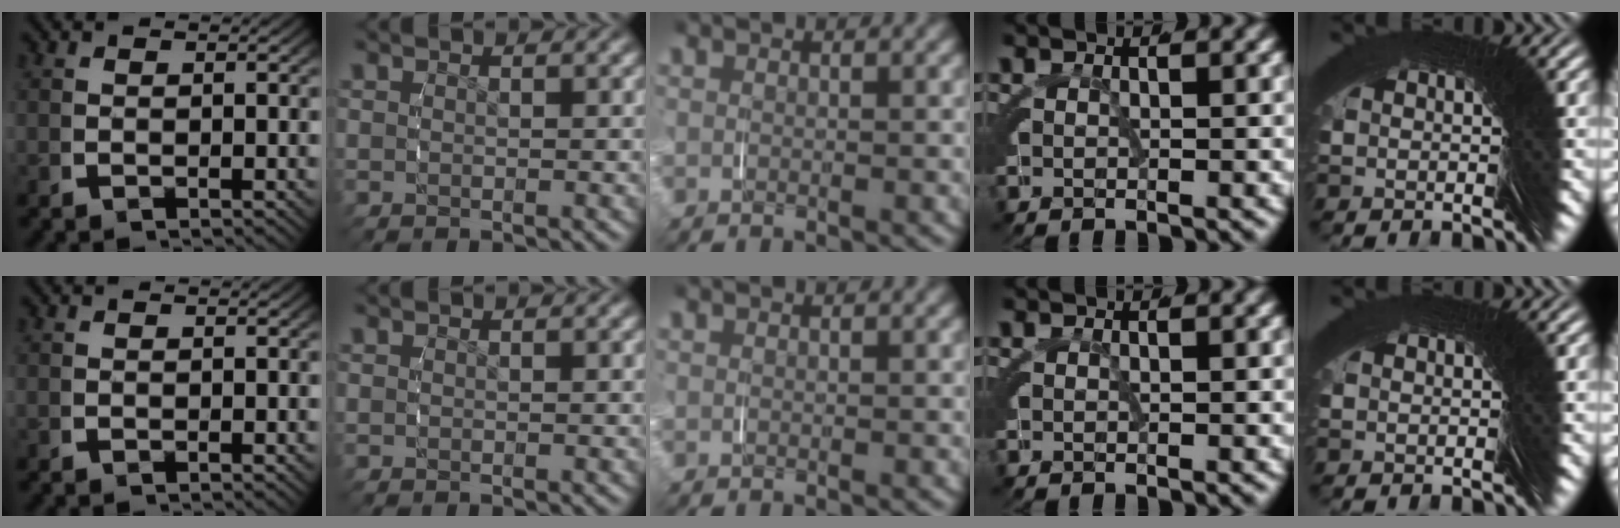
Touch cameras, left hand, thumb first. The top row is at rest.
{}